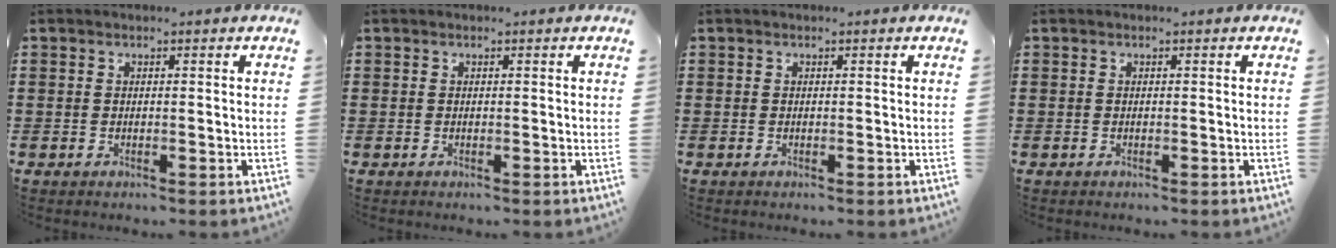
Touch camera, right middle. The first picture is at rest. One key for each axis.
{"total": 0.0}
{"total": 0.0}
{"total": 0.0}